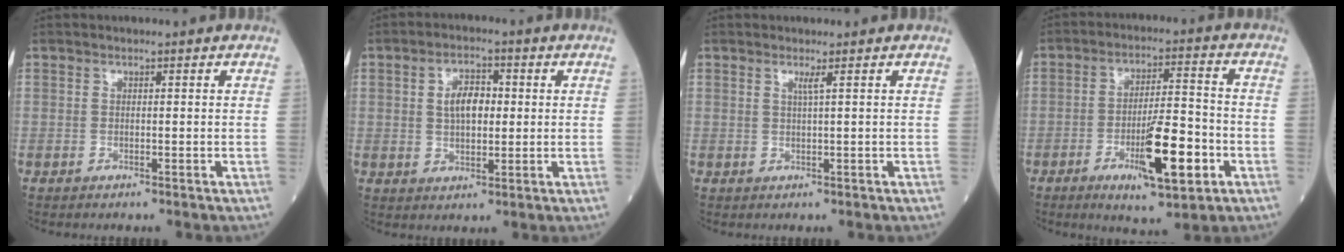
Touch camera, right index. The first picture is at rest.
{"total": 5.5, "force": [0.9, 2.8, 4.6], "torque": [-0.086, 0.011, 0.019]}
{"total": 1.1, "force": [0.6, -0.4, 0.8], "torque": [-0.025, -0.005, 0.015]}
{"total": 11.4, "force": [-4.4, 2.1, 10.4], "torque": [-0.174, -0.006, -0.066]}